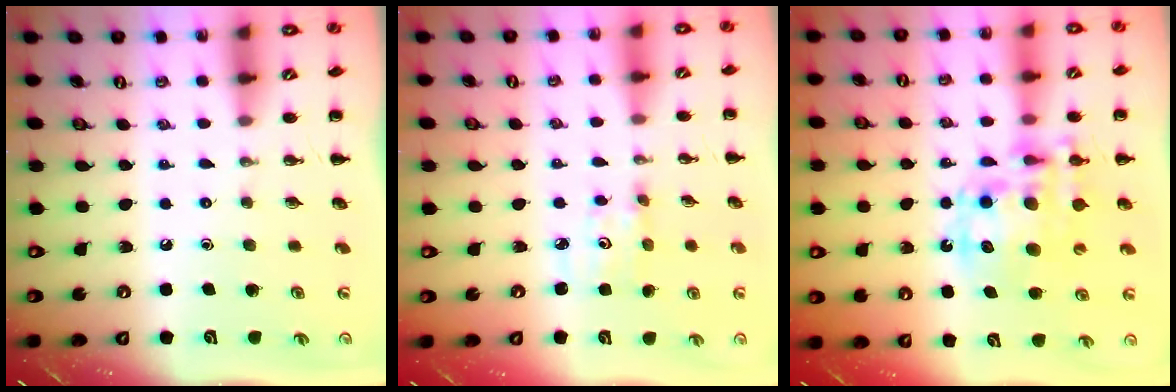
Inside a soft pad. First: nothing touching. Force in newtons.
{"total": 2.6, "press": 2.6, "slide": 0.3}
{"total": 15.5, "press": 15.1, "slide": 3.6}